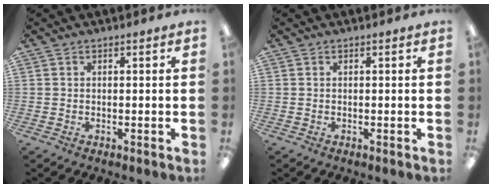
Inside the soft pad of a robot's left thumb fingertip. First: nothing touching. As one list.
[{"total": 0.0}]